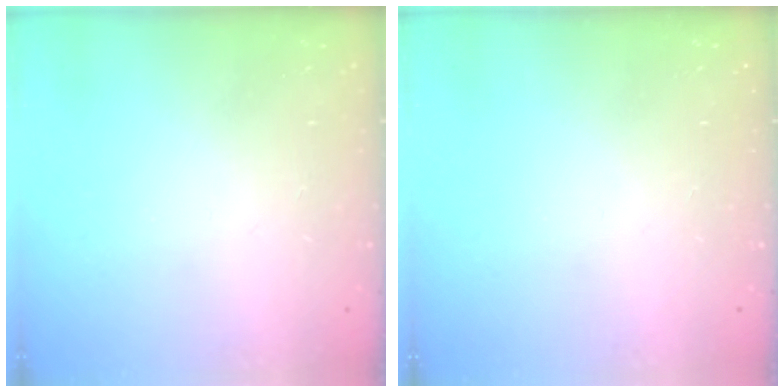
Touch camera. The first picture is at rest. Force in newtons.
{"total": 0.0}